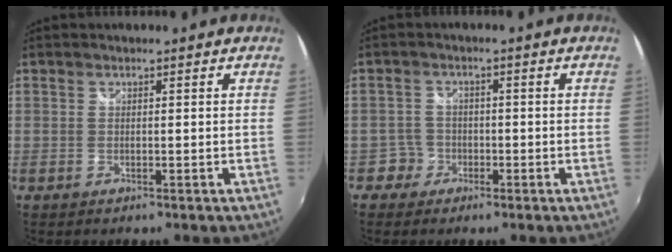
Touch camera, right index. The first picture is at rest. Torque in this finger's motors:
{"motor_torque": [-1.04, 0.25, -0.85, -0.21]}